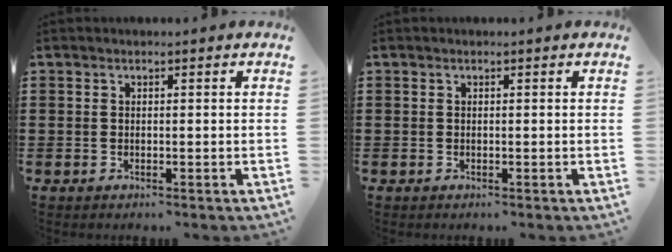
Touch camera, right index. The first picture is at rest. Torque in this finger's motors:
{"motor_torque": [-0.12, 0.06, 0.00, 0.00]}